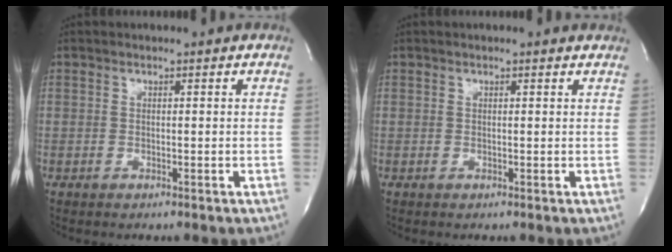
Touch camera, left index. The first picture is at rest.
{"total": 1.4, "force": [1.2, 0.2, 0.6], "torque": [-0.013, 0.008, 0.010]}